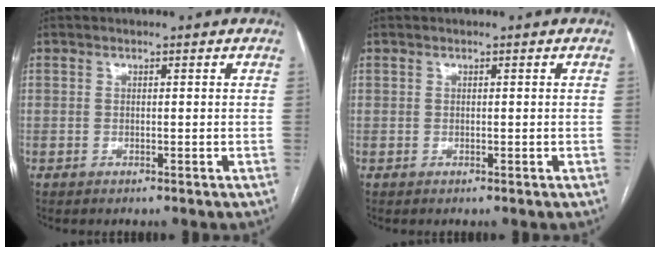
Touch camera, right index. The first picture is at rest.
{"total": 0.0}